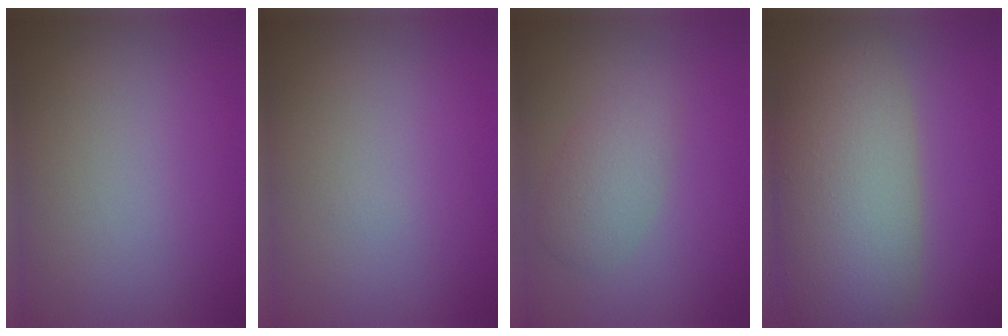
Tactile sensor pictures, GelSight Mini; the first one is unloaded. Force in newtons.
{"total": 0.0}
{"total": 2.9, "press": 2.9, "slide": 0.1}
{"total": 10.6, "press": 10.5, "slide": 0.9}